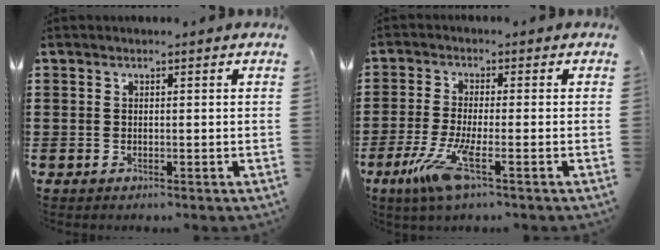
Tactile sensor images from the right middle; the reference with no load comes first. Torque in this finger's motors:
{"motor_torque": [1.35, -0.79, 0.69, 0.15]}